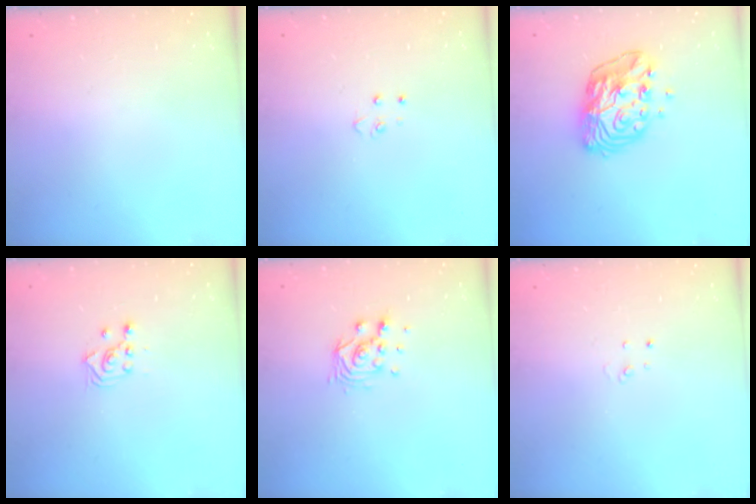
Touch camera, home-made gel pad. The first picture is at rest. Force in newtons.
{"total": 3.6, "press": 3.6, "slide": 0.4}
{"total": 11.4, "press": 11.3, "slide": 0.9}
{"total": 3.1, "press": 3.0, "slide": 0.9}
{"total": 8.2, "press": 8.2, "slide": 0.4}
{"total": 2.6, "press": 2.6, "slide": 0.2}